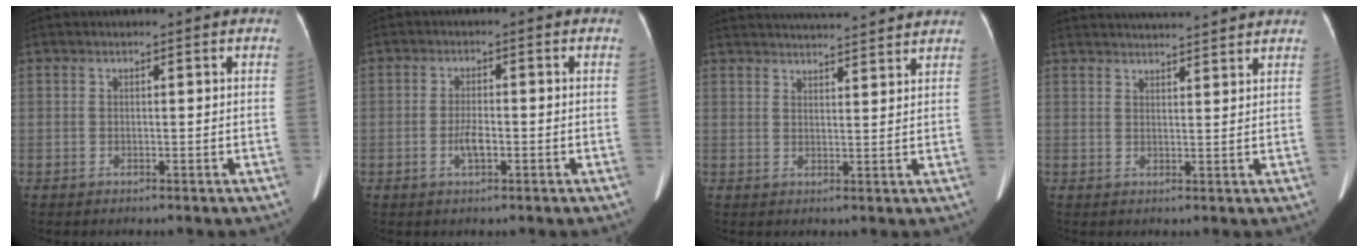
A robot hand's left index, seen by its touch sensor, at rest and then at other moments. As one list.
[{"total": 2.8, "force": [-1.0, 0.8, 2.5], "torque": [-0.052, 0.001, -0.018]}, {"total": 11.6, "force": [10.9, 0.9, 3.6], "torque": [-0.059, 0.018, 0.144]}, {"total": 9.2, "force": [8.7, 0.5, 2.9], "torque": [-0.047, 0.022, 0.115]}]